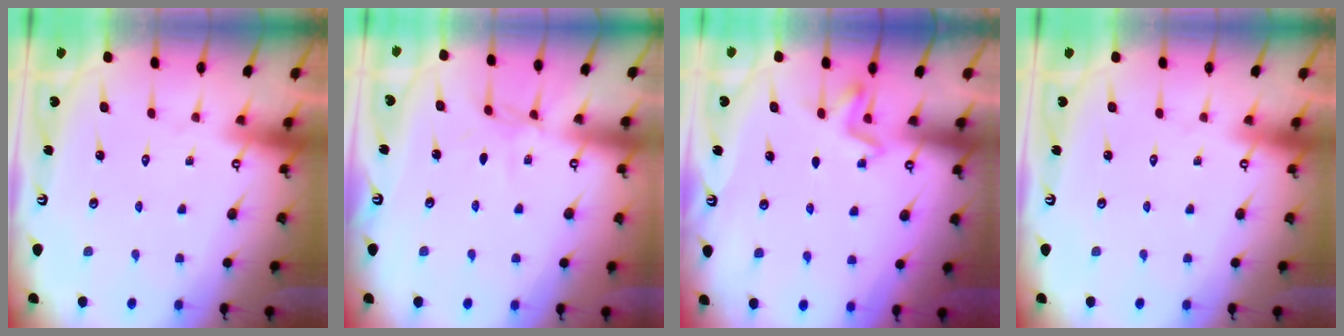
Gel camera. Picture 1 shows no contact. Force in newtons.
{"total": 5.4, "press": 5.3, "slide": 0.5}
{"total": 2.8, "press": 2.4, "slide": 1.4}
{"total": 0.0}